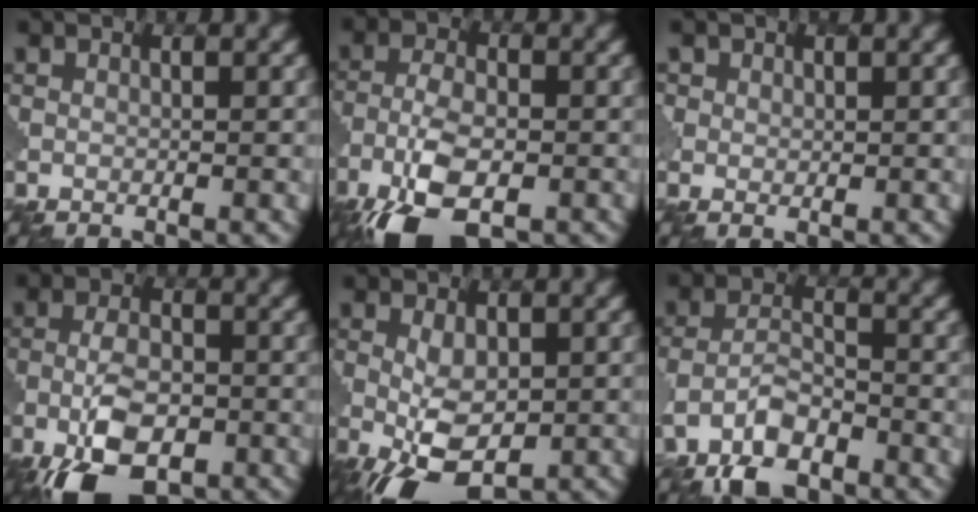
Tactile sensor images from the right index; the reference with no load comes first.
{"total": 8.8, "force": [-5.1, 3.8, 6.1], "torque": [-0.129, -0.013, -0.098]}
{"total": 1.5, "force": [0.6, 1.3, 0.4], "torque": [-0.004, -0.002, 0.007]}
{"total": 8.7, "force": [-4.4, 4.0, 6.4], "torque": [-0.129, -0.012, -0.085]}
{"total": 6.9, "force": [-2.1, 3.5, 5.6], "torque": [-0.113, -0.013, -0.037]}
{"total": 5.9, "force": [-3.7, 2.8, 3.7], "torque": [-0.072, -0.003, -0.076]}